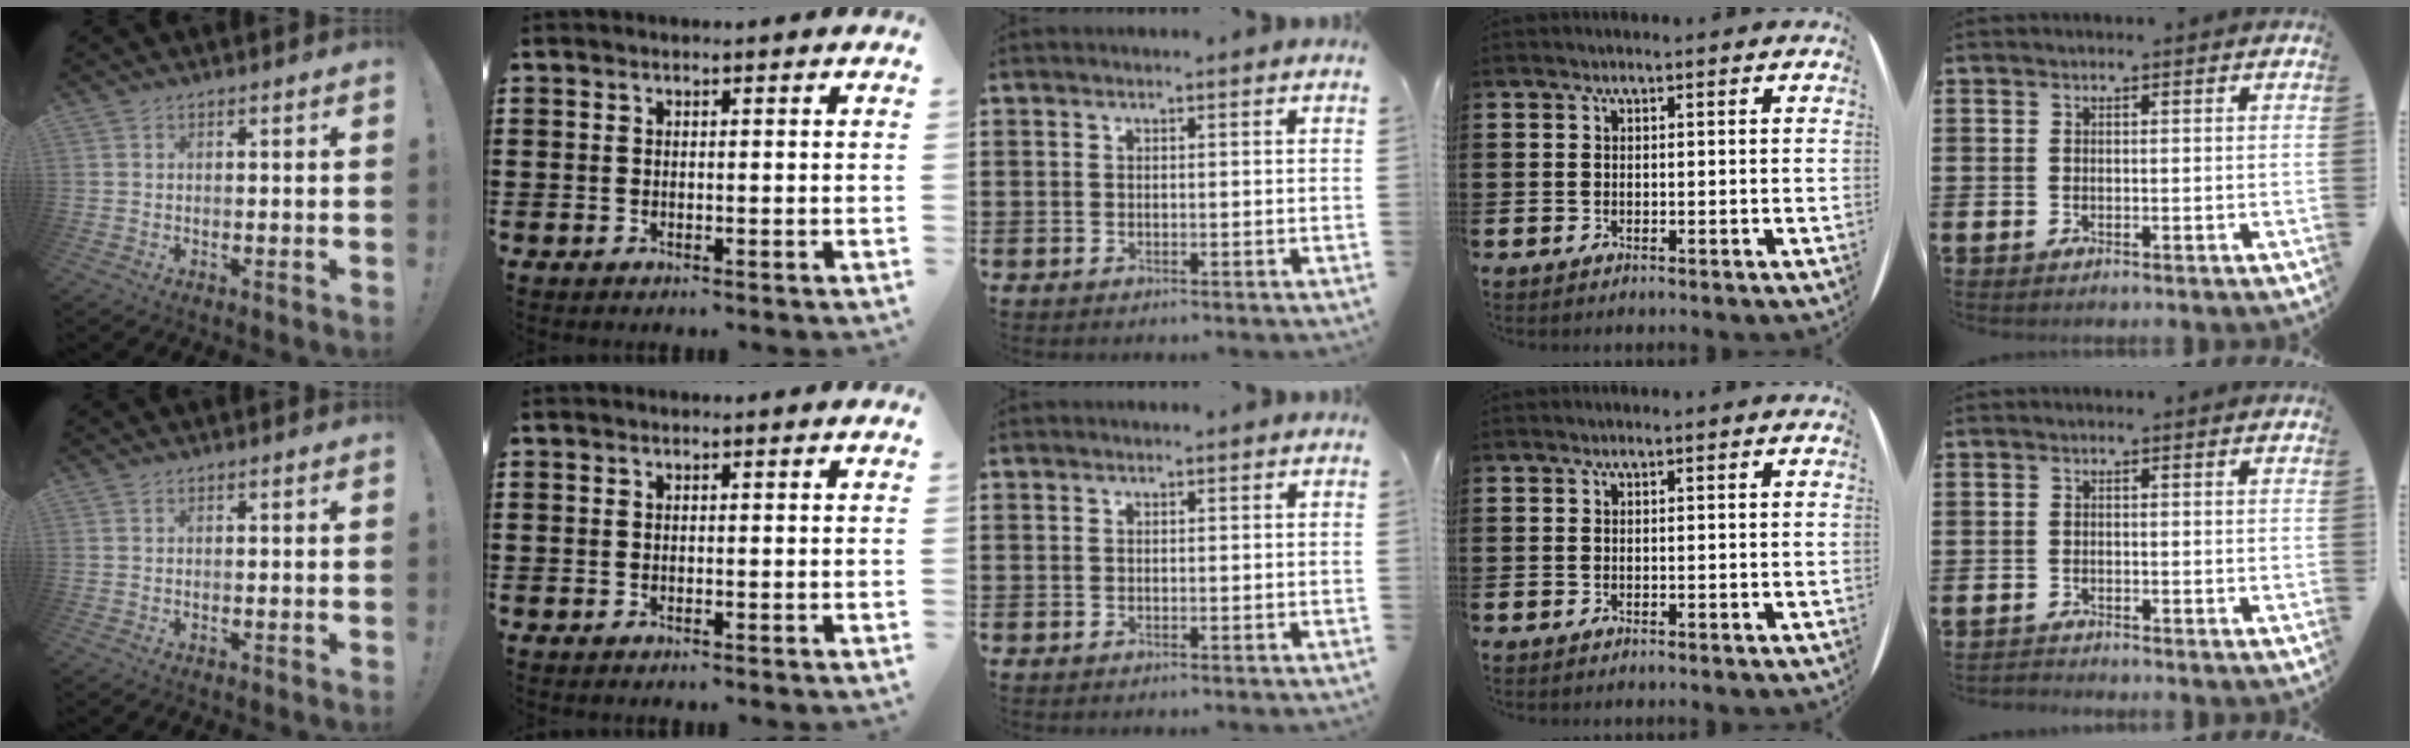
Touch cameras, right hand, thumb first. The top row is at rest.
{"little": {"total": 0.8, "force": [-0.8, 0.0, -0.1], "torque": [-0.001, 0.000, -0.017]}}